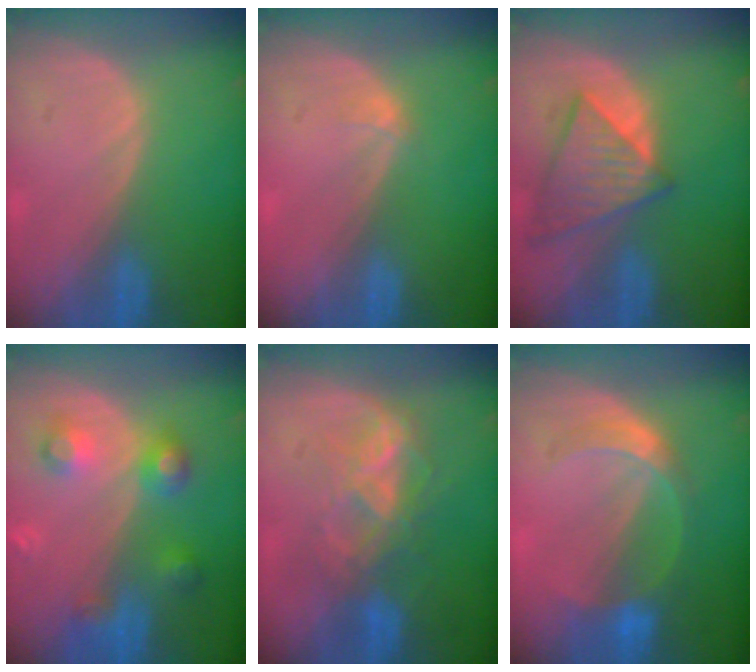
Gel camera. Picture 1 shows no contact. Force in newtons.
{"total": 0.7, "press": 0.7, "slide": 0.1}
{"total": 8.0, "press": 7.2, "slide": 3.5}
{"total": 5.9, "press": 5.9, "slide": 0.2}
{"total": 6.7, "press": 6.5, "slide": 1.5}
{"total": 6.1, "press": 5.5, "slide": 2.8}